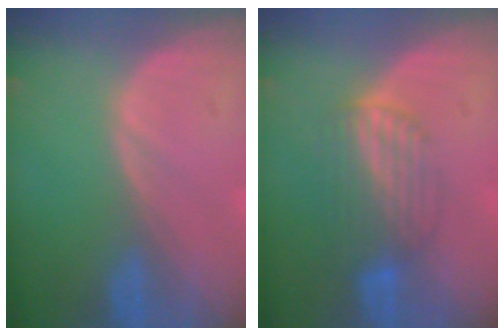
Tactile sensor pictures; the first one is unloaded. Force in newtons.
{"total": 6.9, "press": 5.8, "slide": 3.8}